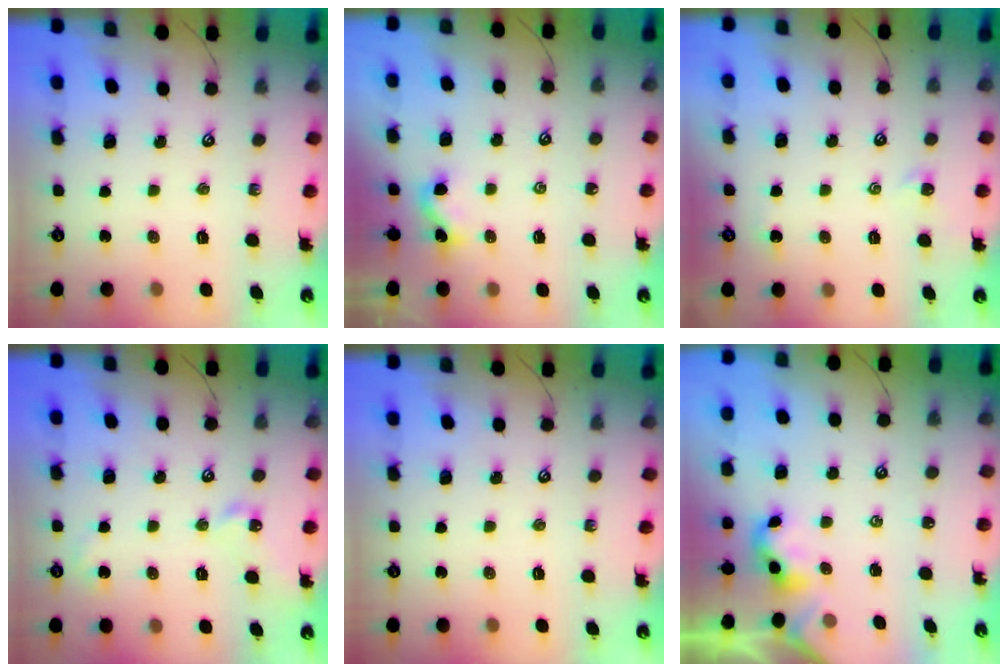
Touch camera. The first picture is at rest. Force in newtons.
{"total": 2.7, "press": 2.7, "slide": 0.3}
{"total": 0.0}
{"total": 8.5, "press": 8.5, "slide": 0.6}
{"total": 0.0}
{"total": 2.1, "press": 2.1, "slide": 0.2}